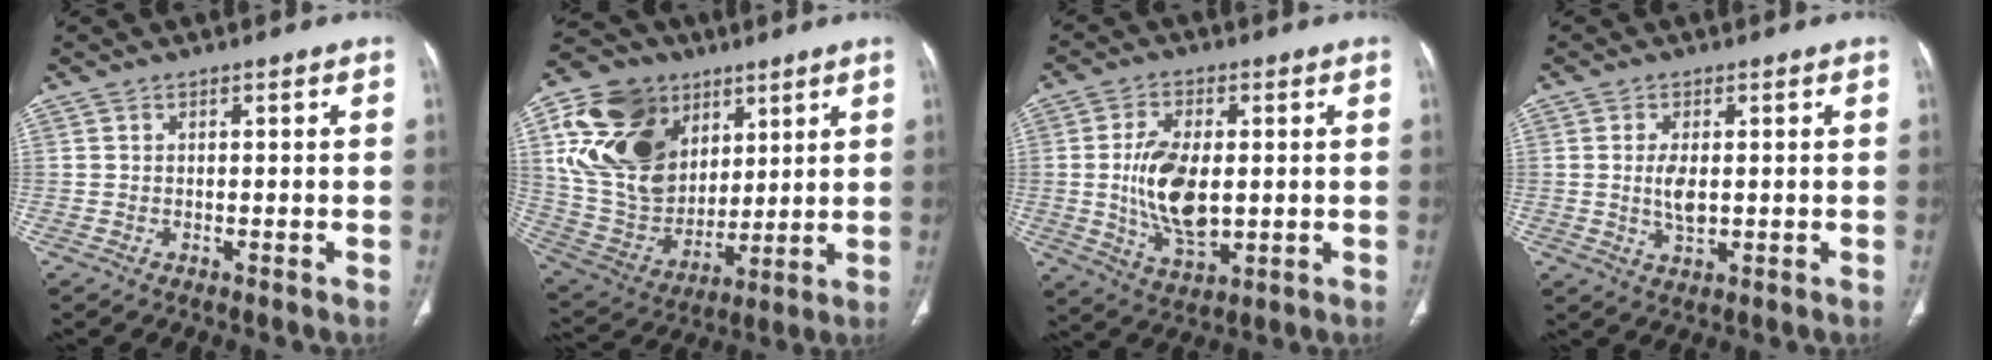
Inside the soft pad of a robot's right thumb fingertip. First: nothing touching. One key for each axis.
{"total": 24.2, "fx": 8.8, "fy": 17.6, "fz": 14.1, "tx": -0.250, "ty": -0.013, "tz": 0.173}
{"total": 12.3, "fx": 0.0, "fy": 6.5, "fz": 10.4, "tx": -0.191, "ty": -0.010, "tz": 0.010}
{"total": 4.2, "fx": 0.2, "fy": 2.0, "fz": 3.7, "tx": -0.073, "ty": -0.007, "tz": 0.007}